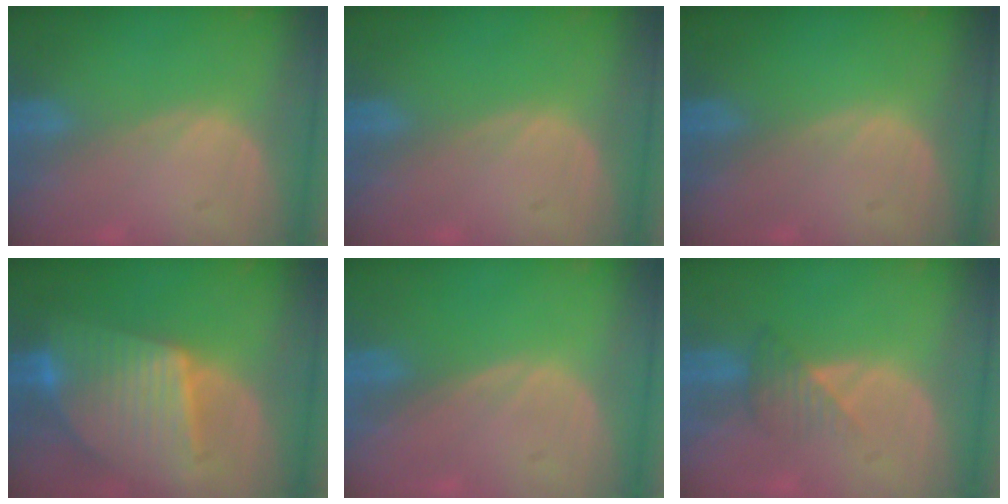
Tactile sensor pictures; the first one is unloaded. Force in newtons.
{"total": 0.0}
{"total": 0.0}
{"total": 10.1, "press": 10.1, "slide": 0.7}
{"total": 0.0}
{"total": 3.3, "press": 3.1, "slide": 1.1}